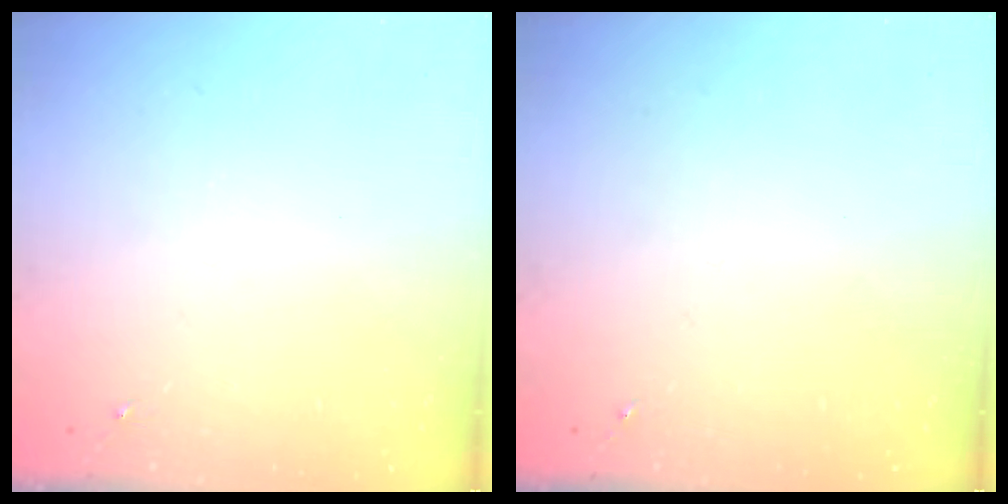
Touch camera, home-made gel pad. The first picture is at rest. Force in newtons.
{"total": 0.0}